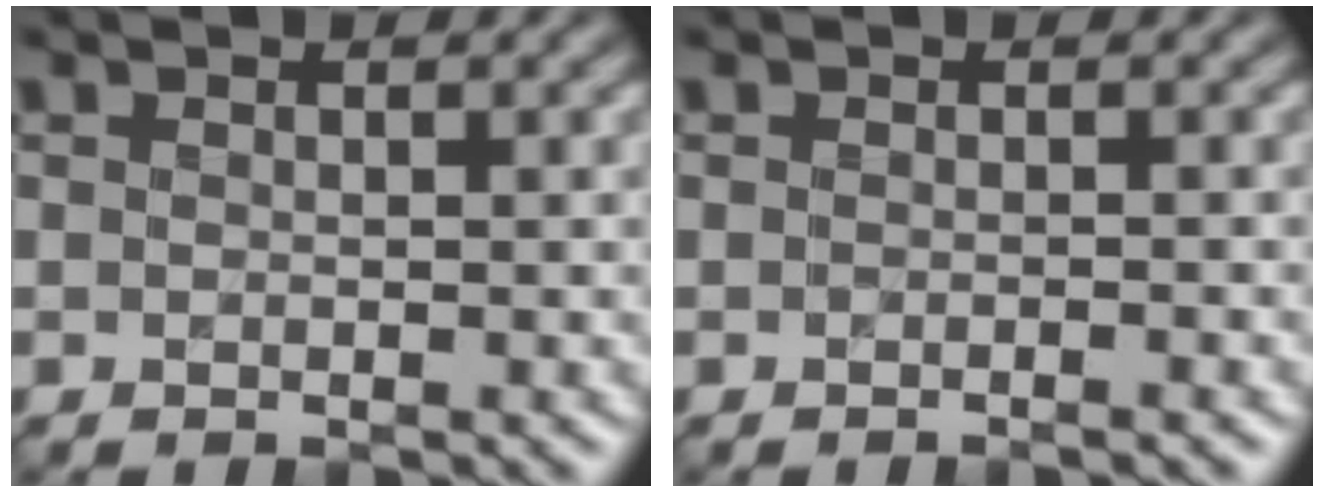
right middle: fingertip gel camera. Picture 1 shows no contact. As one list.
[{"total": 0.7, "force": [-0.6, -0.2, 0.2], "torque": [-0.002, 0.000, -0.011]}]